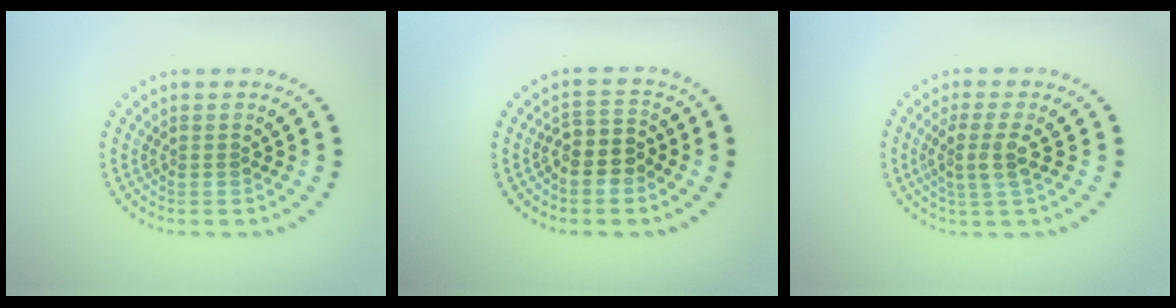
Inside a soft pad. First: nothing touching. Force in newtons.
{"total": 3.0, "press": 2.7, "slide": 1.3}
{"total": 2.9, "press": 2.4, "slide": 1.7}